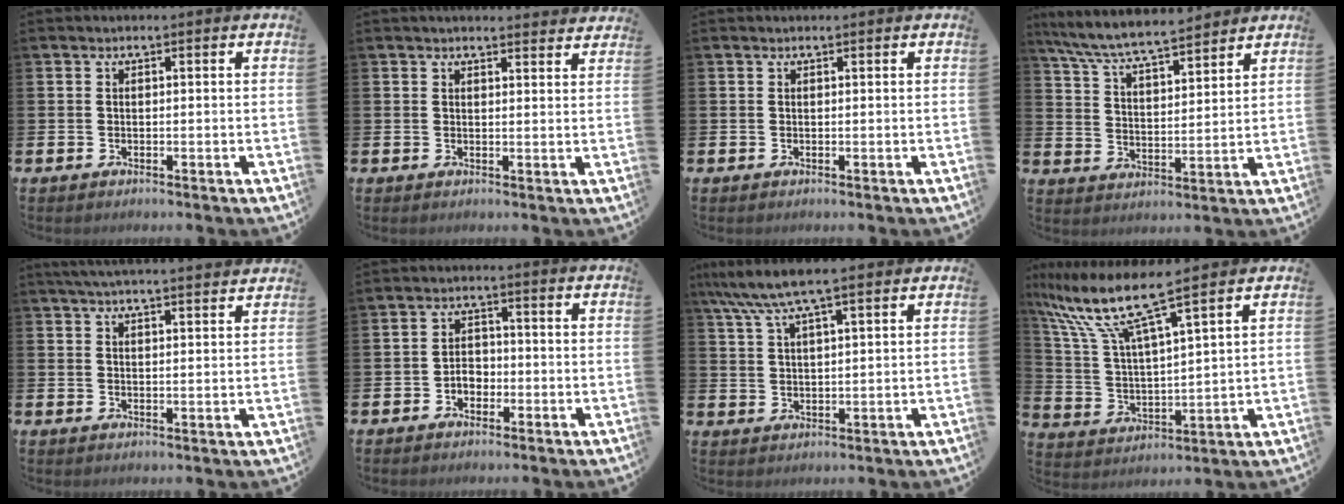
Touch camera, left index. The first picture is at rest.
{"total": 2.4, "force": [2.4, 0.2, -0.1], "torque": [0.005, -0.016, 0.042]}
{"total": 0.0}
{"total": 7.3, "force": [6.9, 0.5, 2.2], "torque": [-0.073, -0.044, 0.123]}
{"total": 4.3, "force": [4.2, -0.4, 0.9], "torque": [-0.026, -0.017, 0.076]}
{"total": 2.5, "force": [-1.2, 1.8, 1.1], "torque": [-0.020, 0.005, -0.029]}
{"total": 7.2, "force": [5.9, 0.9, 4.0], "torque": [-0.097, -0.013, 0.107]}
{"total": 9.3, "force": [7.9, 0.6, 4.9], "torque": [-0.135, -0.046, 0.130]}